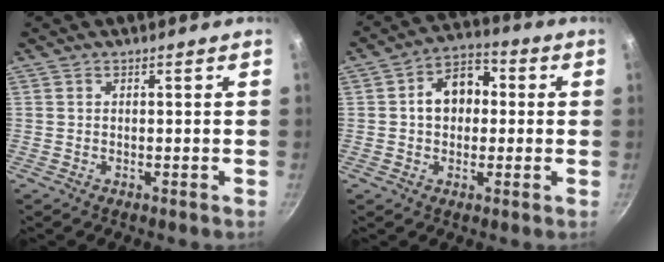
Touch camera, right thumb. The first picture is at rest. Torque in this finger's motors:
{"motor_torque": [0.53, 2.21, 0.98, 0.17, 0.07]}